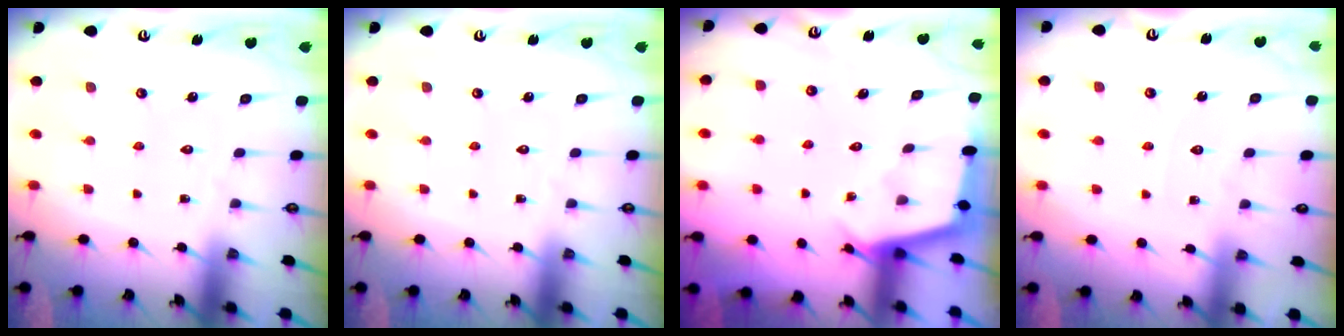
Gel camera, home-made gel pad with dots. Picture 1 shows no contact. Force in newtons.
{"total": 0.0}
{"total": 2.9, "press": 2.9, "slide": 0.3}
{"total": 2.0, "press": 2.0, "slide": 0.3}